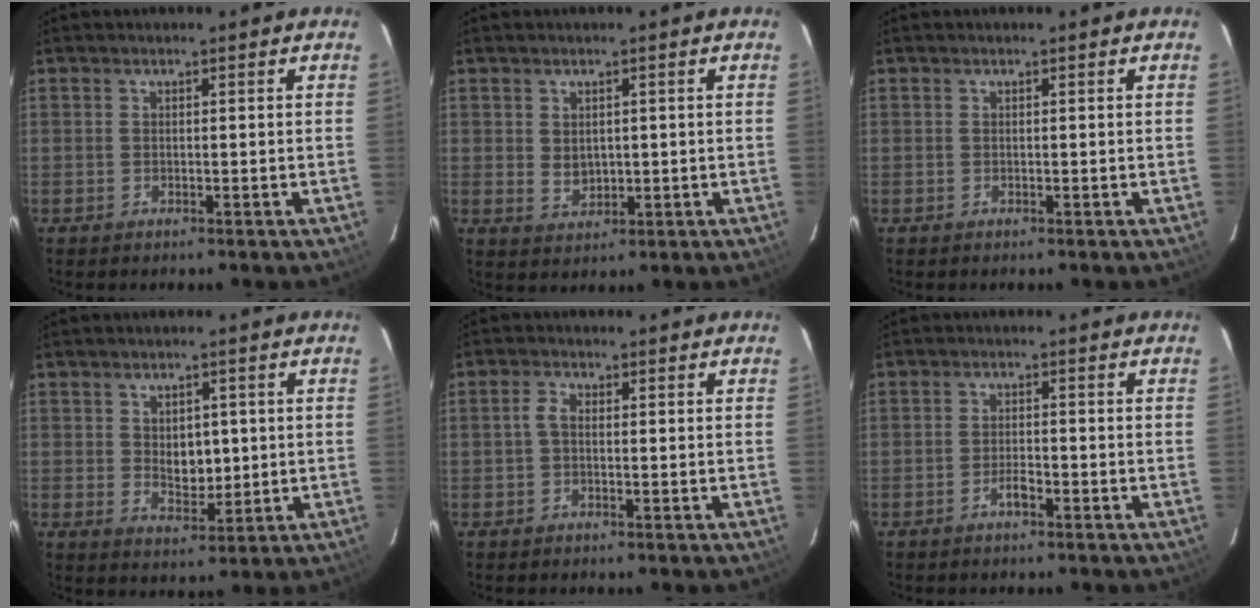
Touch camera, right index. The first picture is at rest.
{"total": 3.1, "force": [0.5, 2.5, 1.9], "torque": [-0.030, -0.002, 0.015]}
{"total": 0.0}
{"total": 5.5, "force": [0.6, 3.7, 4.0], "torque": [-0.061, -0.003, 0.017]}
{"total": 1.8, "force": [-0.1, 1.1, 1.5], "torque": [-0.033, 0.008, -0.005]}
{"total": 2.2, "force": [-1.5, 0.7, 1.4], "torque": [-0.030, 0.001, -0.029]}